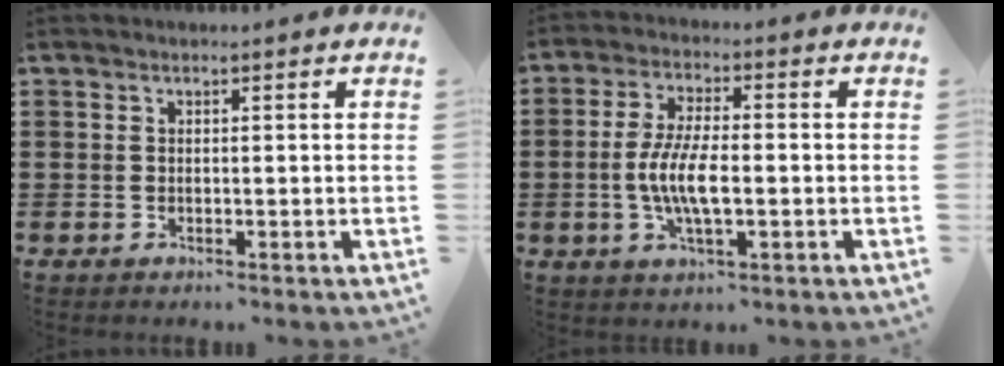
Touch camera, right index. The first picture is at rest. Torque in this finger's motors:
{"motor_torque": [1.33, 0.81, 0.48, 0.21]}